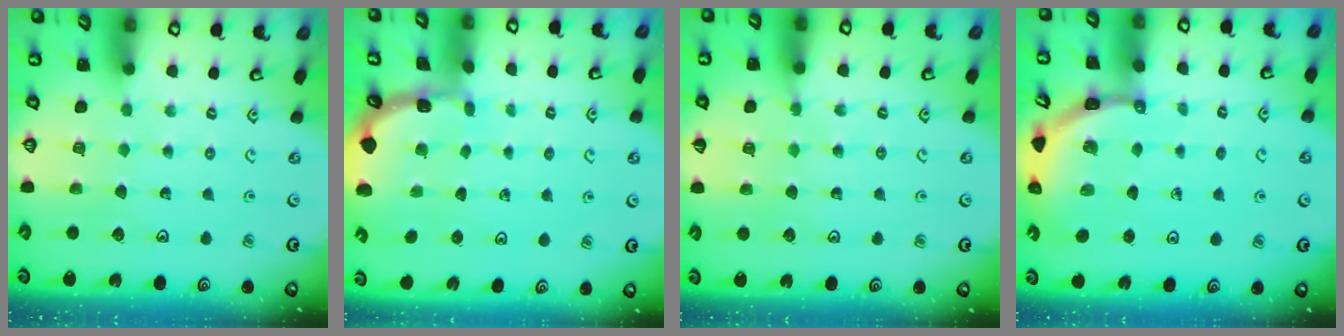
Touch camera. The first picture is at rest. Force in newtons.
{"total": 0.8, "press": 0.8, "slide": 0.2}
{"total": 4.9, "press": 4.9, "slide": 0.8}
{"total": 3.5, "press": 3.5, "slide": 0.2}